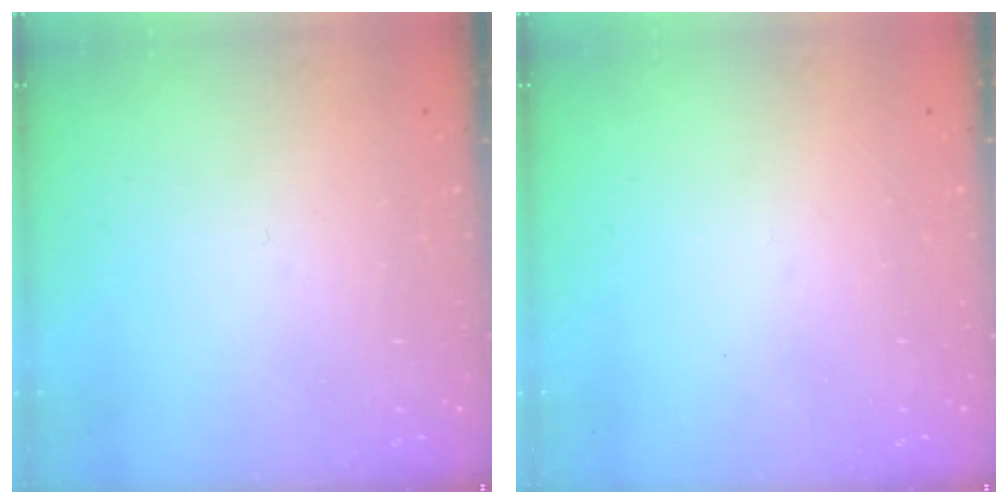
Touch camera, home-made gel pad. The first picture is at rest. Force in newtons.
{"total": 2.5, "press": 2.4, "slide": 0.4}